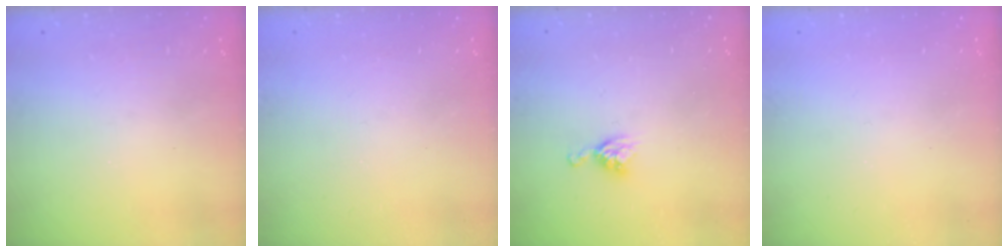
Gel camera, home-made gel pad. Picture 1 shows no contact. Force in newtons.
{"total": 0.0}
{"total": 5.5, "press": 5.5, "slide": 0.1}
{"total": 0.0}